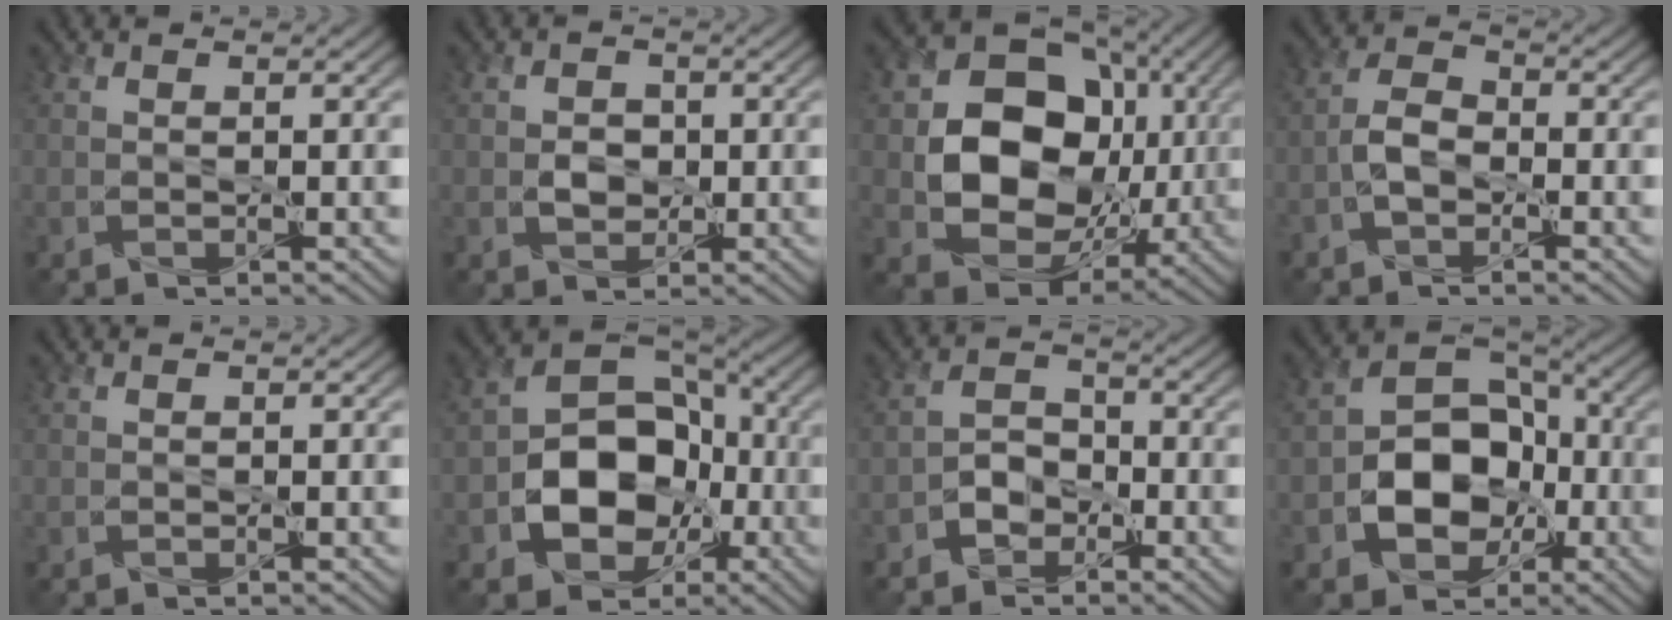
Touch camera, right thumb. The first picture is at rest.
{"total": 2.3, "force": [-0.3, 2.0, 1.2], "torque": [-0.020, -0.004, -0.007]}
{"total": 14.5, "force": [0.6, 11.5, 8.8], "torque": [-0.155, -0.012, 0.013]}
{"total": 3.4, "force": [-1.5, 1.9, 2.3], "torque": [-0.047, 0.010, -0.039]}
{"total": 0.0}
{"total": 12.5, "force": [-3.1, 9.3, 7.8], "torque": [-0.136, -0.014, -0.063]}
{"total": 3.5, "force": [-2.1, 2.5, 1.3], "torque": [-0.026, 0.008, -0.048]}
{"total": 10.9, "force": [-2.7, 8.1, 6.7], "torque": [-0.113, -0.009, -0.058]}